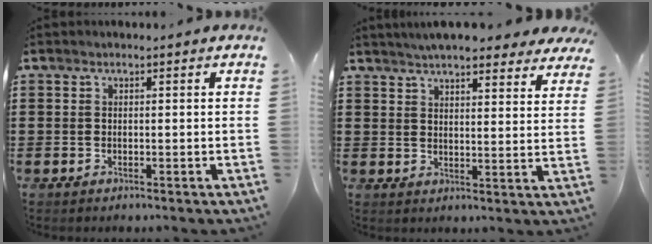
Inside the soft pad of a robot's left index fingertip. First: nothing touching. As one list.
[{"total": 5.9, "force": [5.6, 0.3, 1.8], "torque": [-0.055, -0.019, 0.099]}]